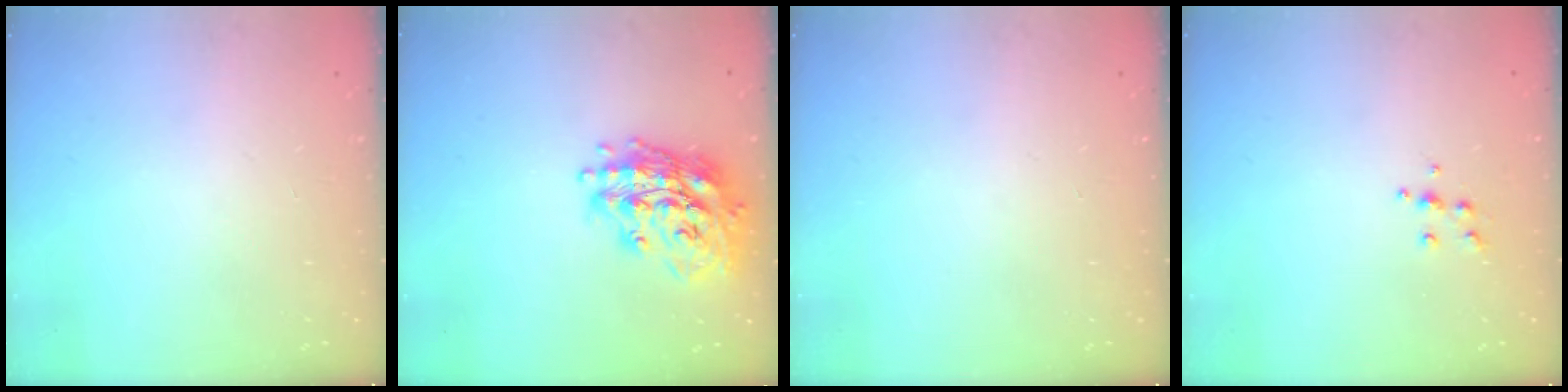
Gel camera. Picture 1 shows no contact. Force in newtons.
{"total": 17.9, "press": 17.7, "slide": 2.2}
{"total": 0.0}
{"total": 5.2, "press": 5.2, "slide": 0.5}